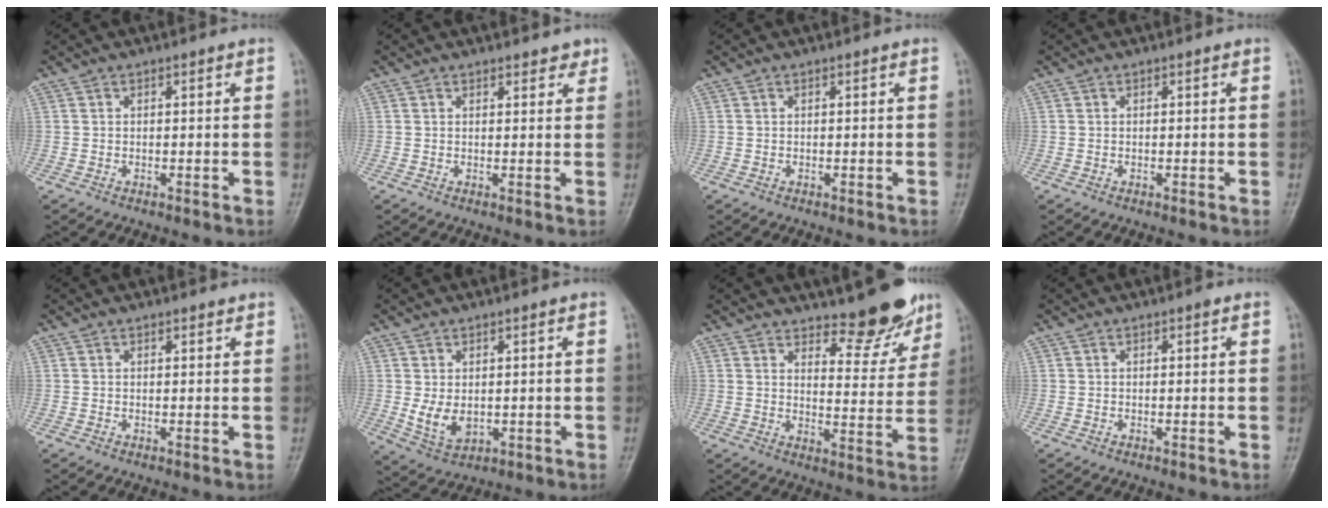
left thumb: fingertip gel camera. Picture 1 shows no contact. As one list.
[{"total": 2.4, "force": [1.9, 1.1, 0.9], "torque": [0.006, -0.010, 0.020]}, {"total": 0.0}, {"total": 0.0}, {"total": 1.0, "force": [0.8, 0.4, 0.4], "torque": [-0.006, -0.005, 0.010]}, {"total": 5.8, "force": [0.6, 3.8, 4.3], "torque": [-0.068, -0.016, 0.025]}, {"total": 10.5, "force": [8.7, 3.5, 4.8], "torque": [-0.034, -0.073, 0.123]}, {"total": 0.6, "force": [0.3, 0.2, 0.5], "torque": [-0.008, 0.000, 0.001]}]